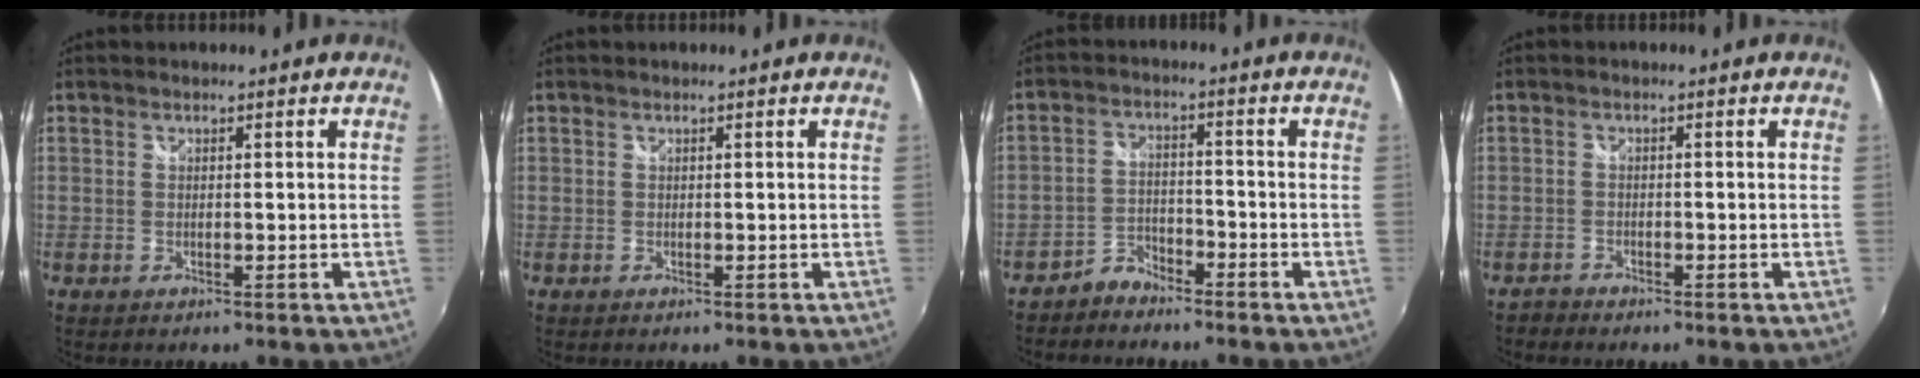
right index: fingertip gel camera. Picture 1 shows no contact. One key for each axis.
{"total": 0.0}
{"total": 4.3, "fx": -3.9, "fy": 1.6, "fz": 0.5, "tx": -0.013, "ty": 0.008, "tz": -0.076}
{"total": 1.7, "fx": -1.7, "fy": 0.5, "fz": -0.1, "tx": -0.003, "ty": -0.001, "tz": -0.034}